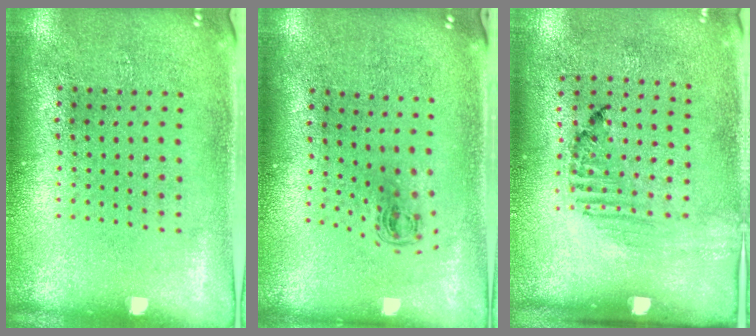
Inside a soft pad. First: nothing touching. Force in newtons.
{"total": 0.5, "press": 0.4, "slide": 0.4}
{"total": 1.5, "press": 1.2, "slide": 0.8}